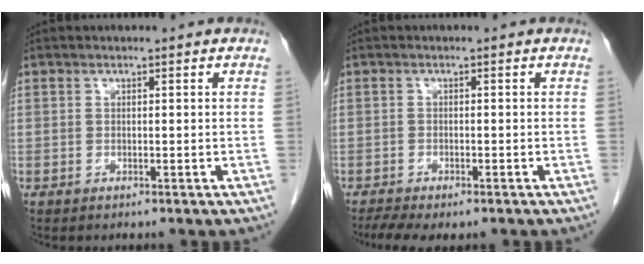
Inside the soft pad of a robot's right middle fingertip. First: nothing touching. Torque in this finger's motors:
{"motor_torque": [0.36, -0.11, 0.05, 0.01]}